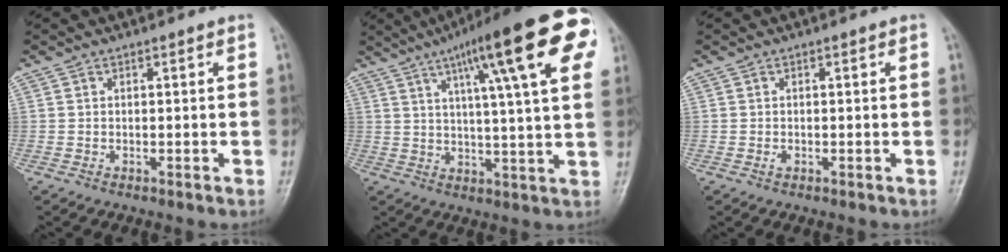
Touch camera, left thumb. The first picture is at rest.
{"total": 21.3, "force": [9.3, 3.8, 18.7], "torque": [-0.259, 0.002, 0.127]}
{"total": 0.7, "force": [-0.2, 0.4, 0.5], "torque": [-0.006, -0.001, -0.004]}